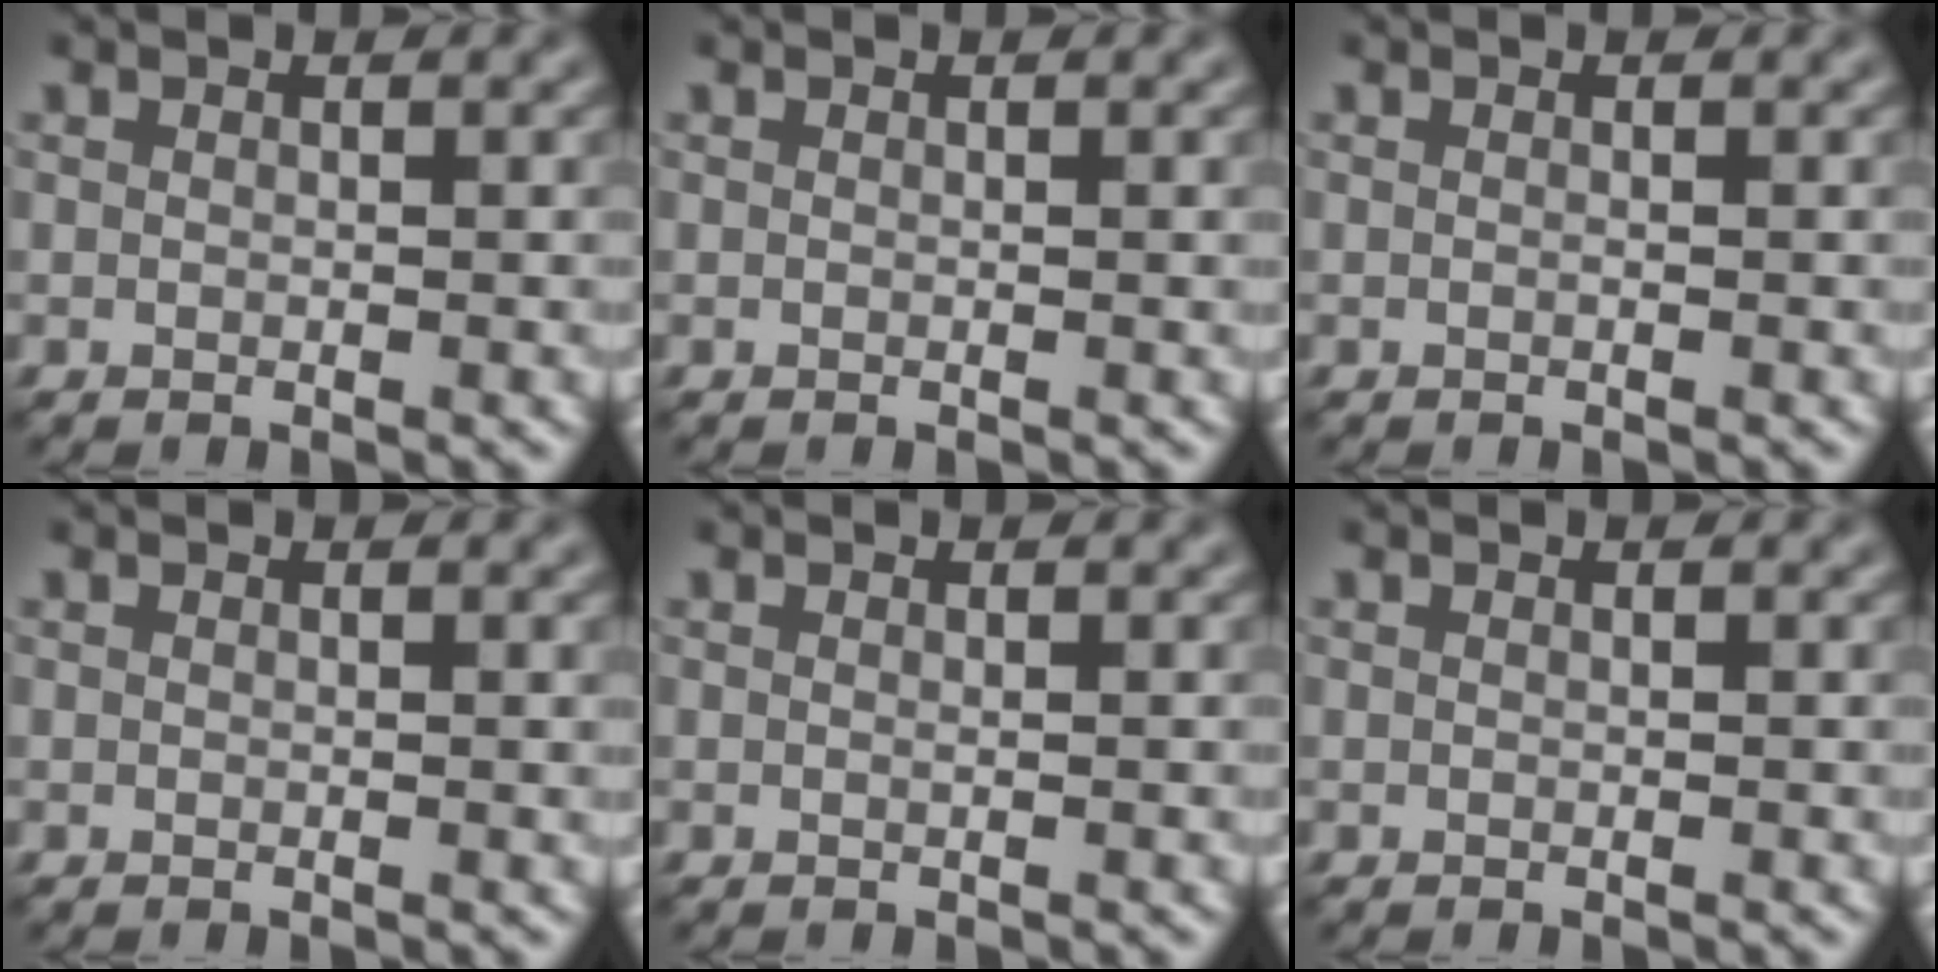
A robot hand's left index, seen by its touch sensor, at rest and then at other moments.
{"total": 0.0}
{"total": 0.0}
{"total": 0.7, "force": [0.1, 0.1, 0.7], "torque": [-0.005, 0.002, 0.000]}
{"total": 0.0}
{"total": 0.0}